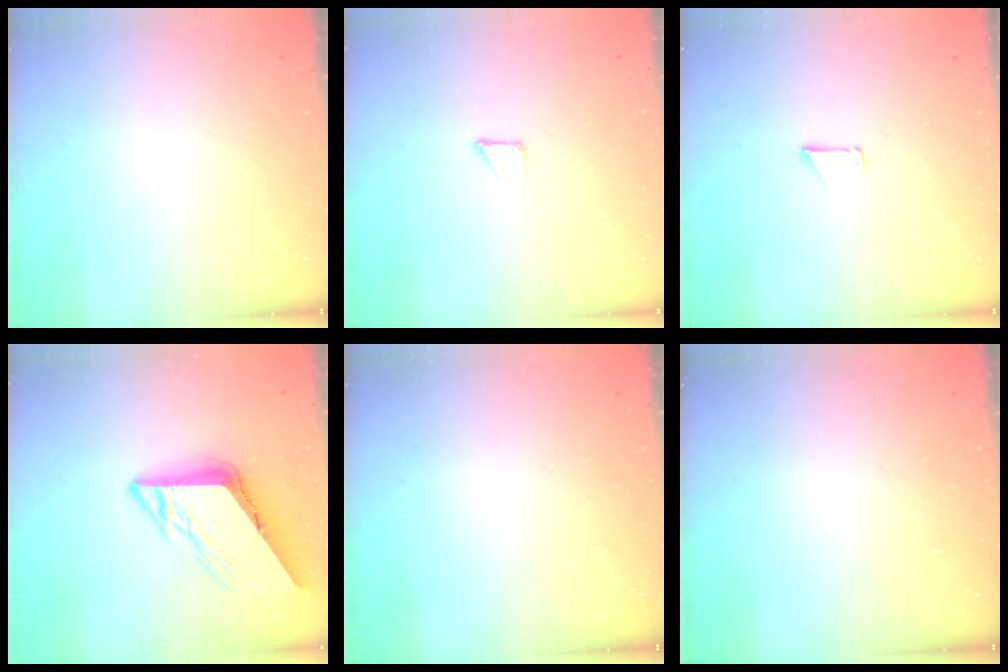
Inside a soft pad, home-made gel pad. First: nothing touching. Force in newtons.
{"total": 1.2, "press": 1.2, "slide": 0.0}
{"total": 0.9, "press": 0.8, "slide": 0.1}
{"total": 12.0, "press": 12.0, "slide": 1.3}
{"total": 0.0}
{"total": 0.0}